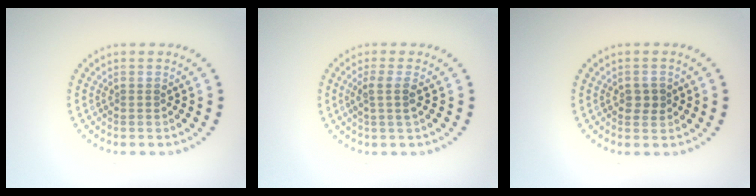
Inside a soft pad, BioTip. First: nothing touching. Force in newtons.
{"total": 1.9, "press": 1.5, "slide": 1.1}
{"total": 1.6, "press": 1.5, "slide": 0.2}